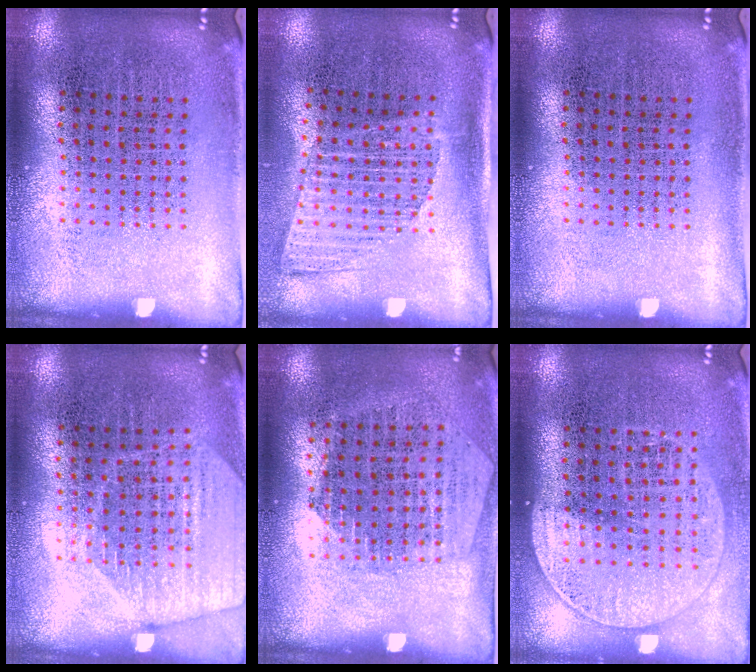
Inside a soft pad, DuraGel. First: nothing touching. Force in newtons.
{"total": 1.4, "press": 1.1, "slide": 0.9}
{"total": 0.0}
{"total": 1.8, "press": 1.6, "slide": 0.7}
{"total": 1.2, "press": 1.1, "slide": 0.5}
{"total": 1.5, "press": 1.3, "slide": 0.7}